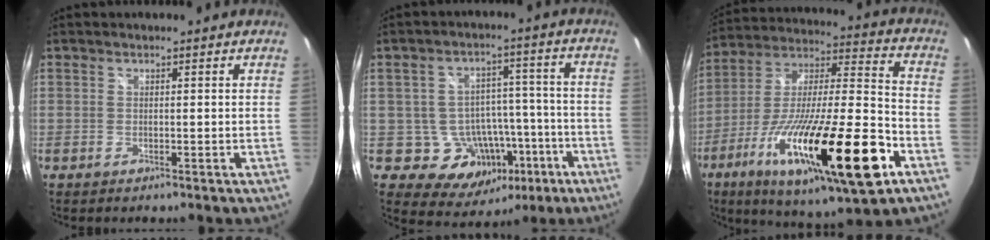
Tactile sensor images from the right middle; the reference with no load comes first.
{"total": 11.7, "force": [-5.1, 9.3, 5.0], "torque": [-0.088, 0.031, -0.044]}
{"total": 30.2, "force": [-13.5, 5.7, 26.4], "torque": [-0.457, -0.070, -0.225]}